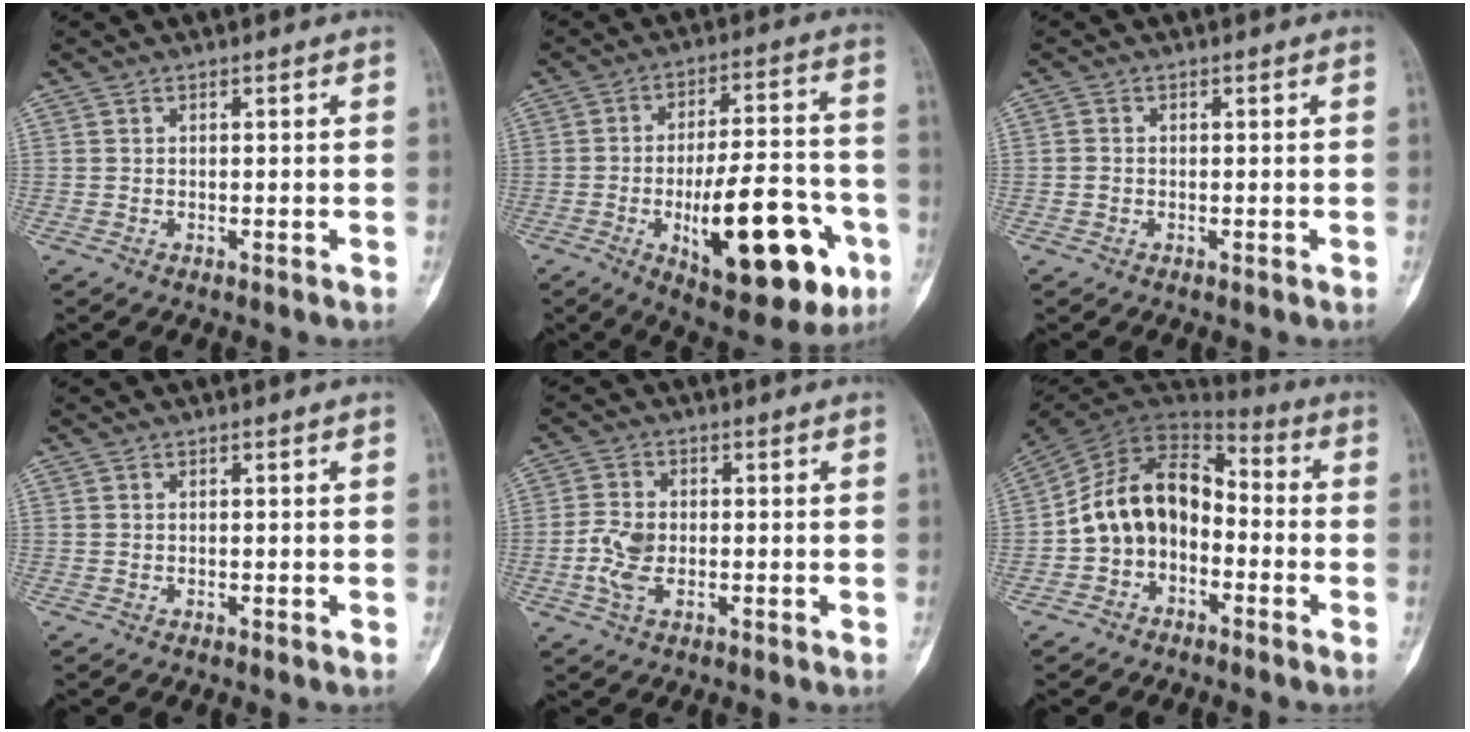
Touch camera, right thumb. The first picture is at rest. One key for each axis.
{"total": 28.2, "fx": -10.2, "fy": 11.0, "fz": 23.9, "tx": -0.332, "ty": 0.039, "tz": -0.138}
{"total": 1.0, "fx": -0.2, "fy": 0.8, "fz": 0.4, "tx": -0.004, "ty": 0.003, "tz": -0.005}
{"total": 0.0}
{"total": 5.8, "fx": -1.0, "fy": 3.6, "fz": 4.4, "tx": -0.096, "ty": 0.006, "tz": -0.021}
{"total": 13.6, "fx": -2.9, "fy": 10.0, "fz": 8.8, "tx": -0.130, "ty": 0.066, "tz": -0.063}